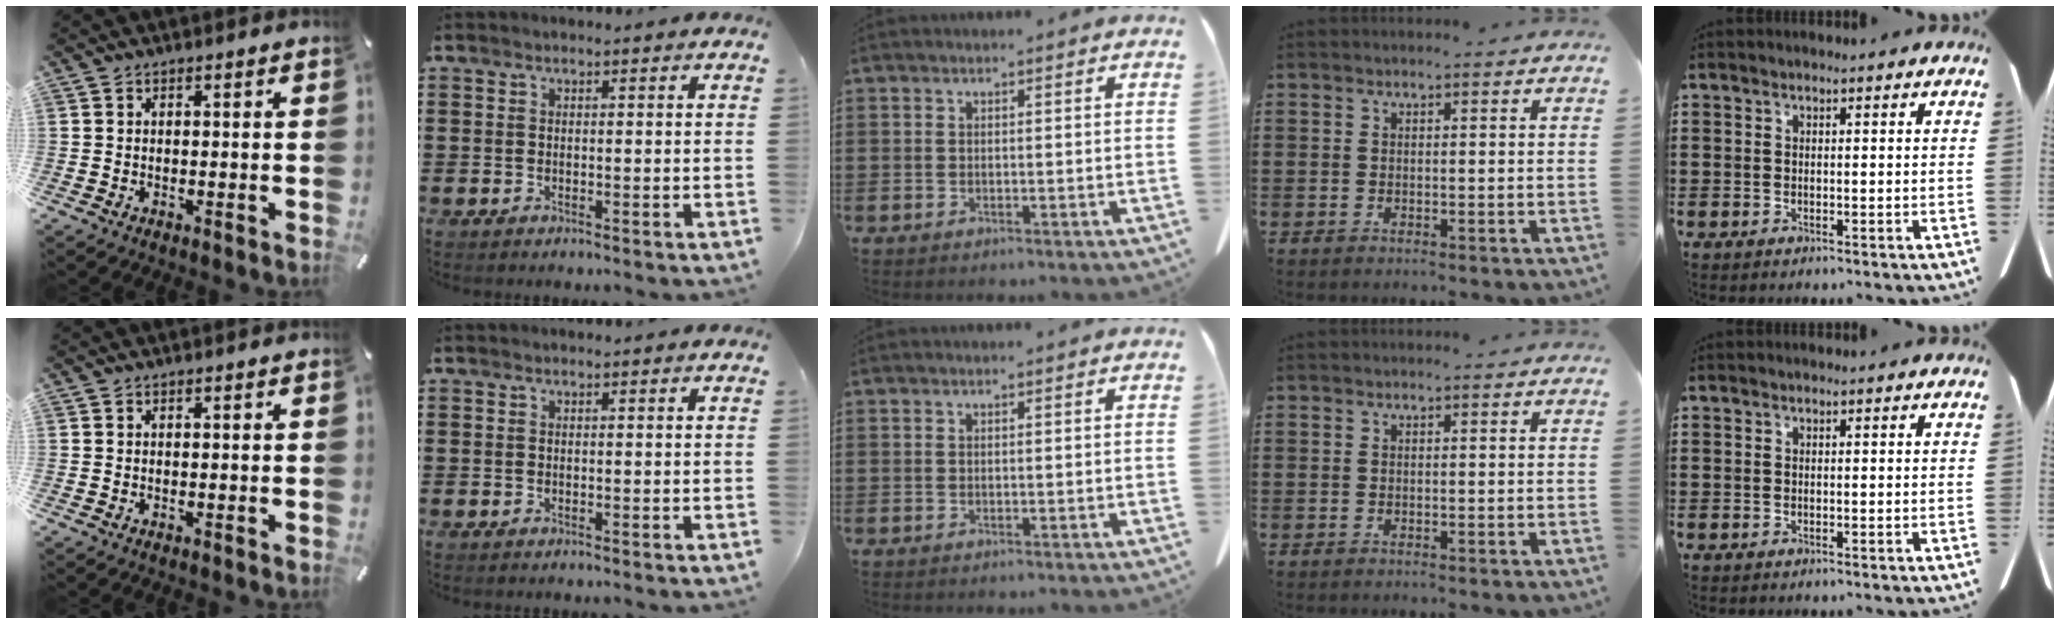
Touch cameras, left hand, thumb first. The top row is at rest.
{}